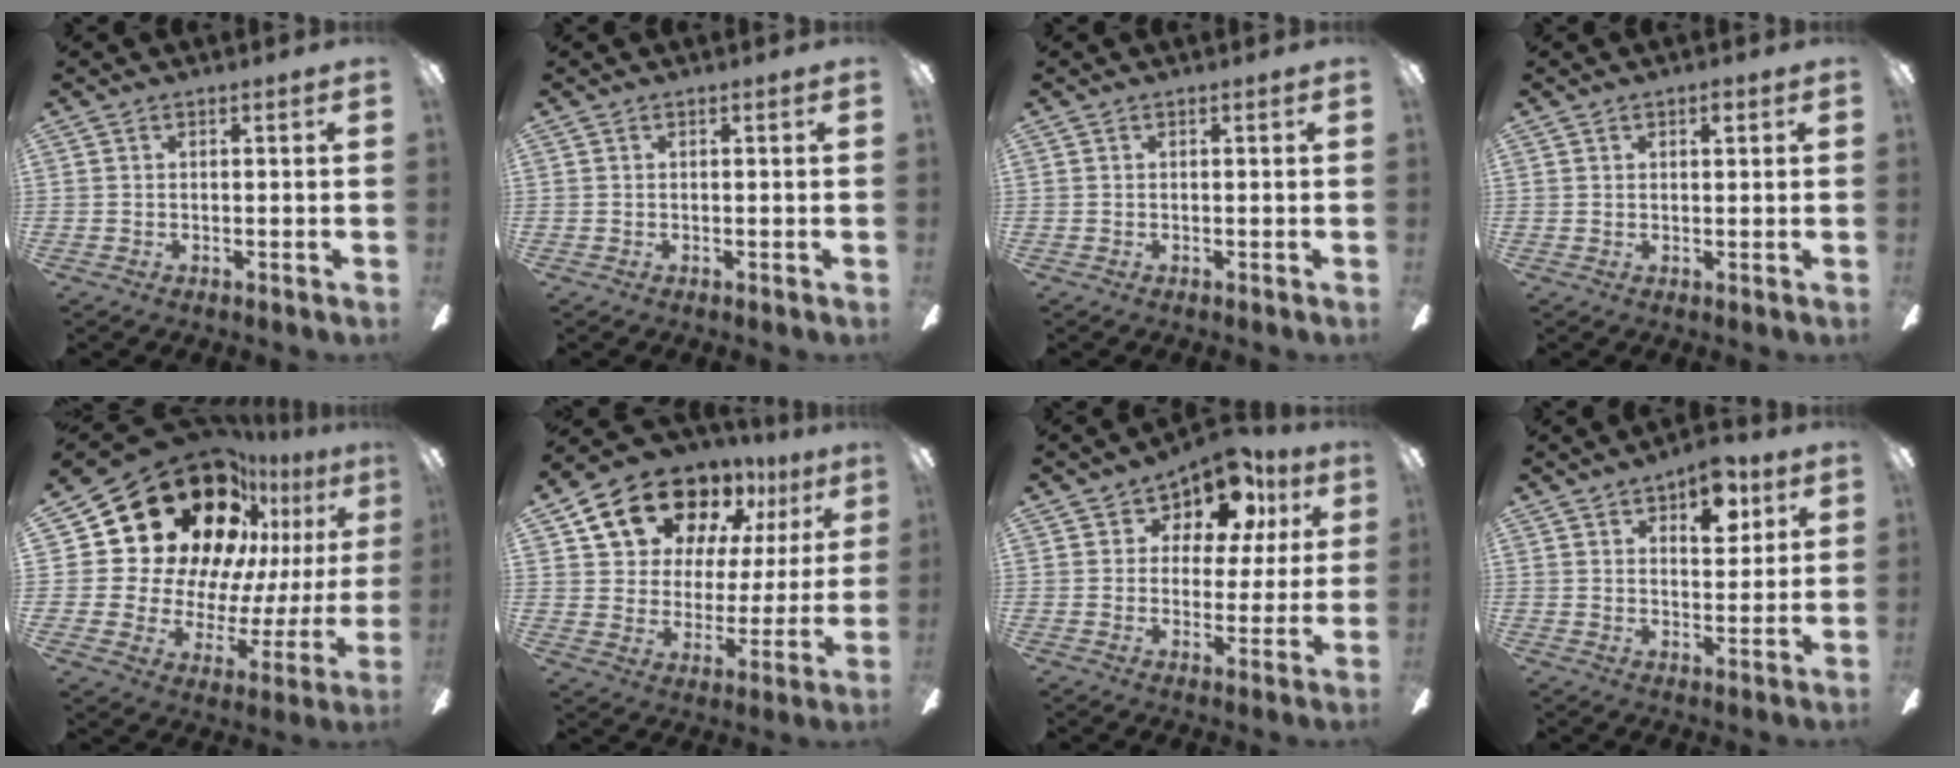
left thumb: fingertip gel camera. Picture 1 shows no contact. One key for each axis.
{"total": 0.0}
{"total": 0.0}
{"total": 1.8, "fx": 0.9, "fy": 1.1, "fz": 1.2, "tx": -0.009, "ty": -0.001, "tz": 0.012}
{"total": 30.7, "fx": 16.9, "fy": 19.0, "fz": 17.2, "tx": -0.294, "ty": -0.127, "tz": 0.345}
{"total": 18.1, "fx": 12.4, "fy": 11.0, "fz": 7.4, "tx": -0.135, "ty": -0.072, "tz": 0.225}
{"total": 10.7, "fx": 7.4, "fy": 6.0, "fz": 4.8, "tx": -0.081, "ty": -0.043, "tz": 0.133}
{"total": 9.0, "fx": 4.8, "fy": 5.0, "fz": 5.8, "tx": -0.065, "ty": -0.013, "tz": 0.078}